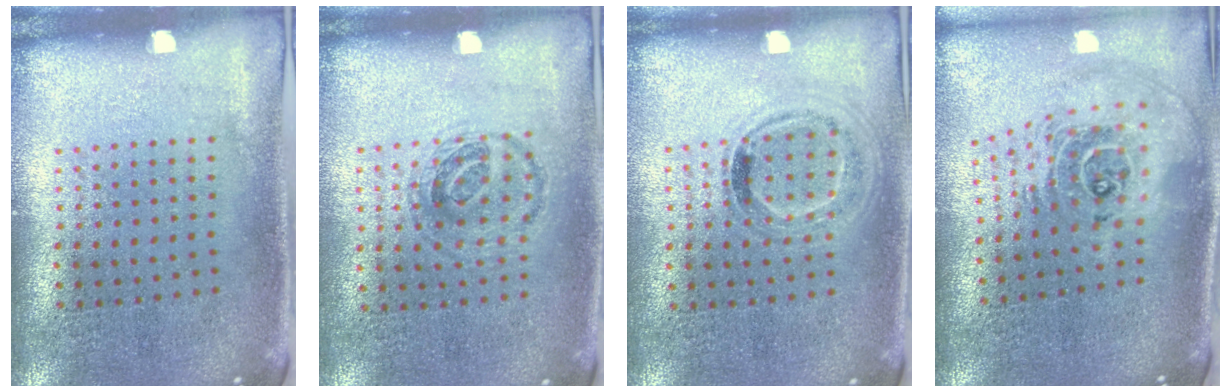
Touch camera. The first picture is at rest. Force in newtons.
{"total": 1.0, "press": 0.9, "slide": 0.3}
{"total": 0.9, "press": 0.8, "slide": 0.4}
{"total": 2.4, "press": 1.7, "slide": 1.7}